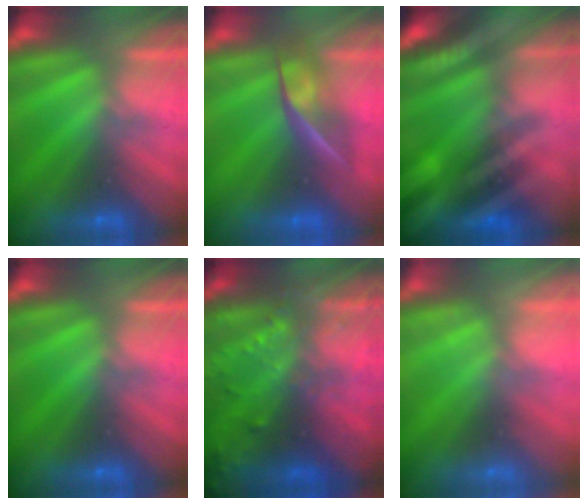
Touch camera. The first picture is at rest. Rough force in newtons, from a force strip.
{"total": 2.5}
{"total": 7.8}
{"total": 0.0}
{"total": 8.9}
{"total": 2.3}